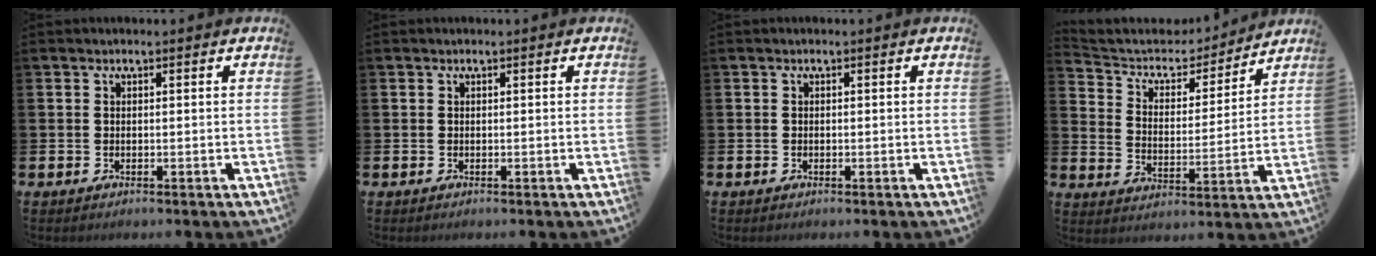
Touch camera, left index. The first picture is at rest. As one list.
[{"total": 0.0}, {"total": 0.0}, {"total": 6.0, "force": [5.4, 2.3, 0.9], "torque": [-0.051, -0.045, 0.088]}]